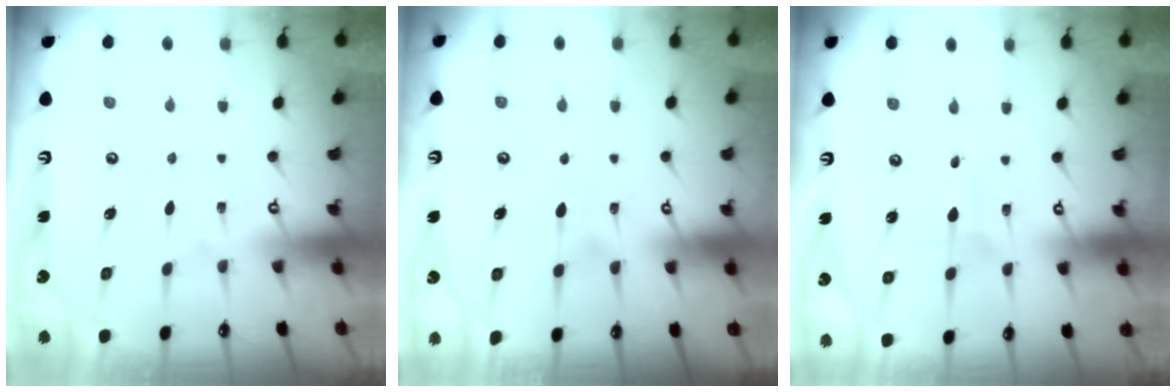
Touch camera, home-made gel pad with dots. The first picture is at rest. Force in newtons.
{"total": 5.5, "press": 5.5, "slide": 0.2}
{"total": 0.7, "press": 0.7, "slide": 0.0}